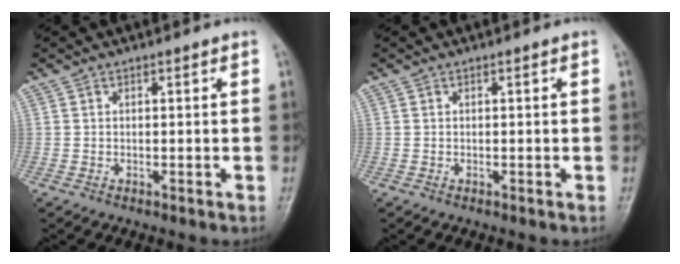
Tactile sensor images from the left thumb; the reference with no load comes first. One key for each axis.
{"total": 0.0}